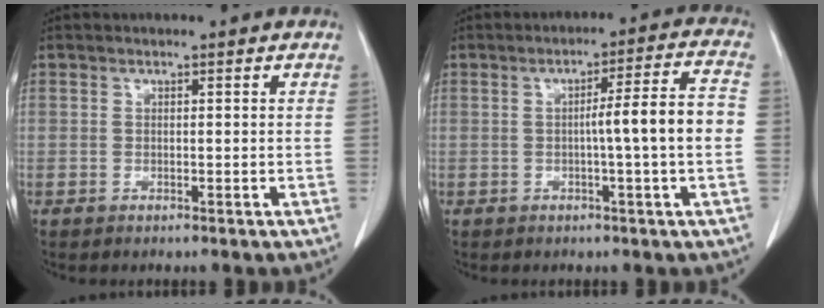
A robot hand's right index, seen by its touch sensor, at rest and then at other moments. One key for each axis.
{"total": 8.2, "fx": -0.9, "fy": -0.7, "fz": 8.1, "tx": -0.114, "ty": 0.014, "tz": -0.014}